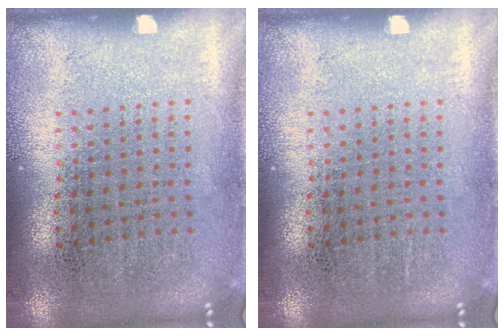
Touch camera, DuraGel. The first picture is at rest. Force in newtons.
{"total": 0.0}